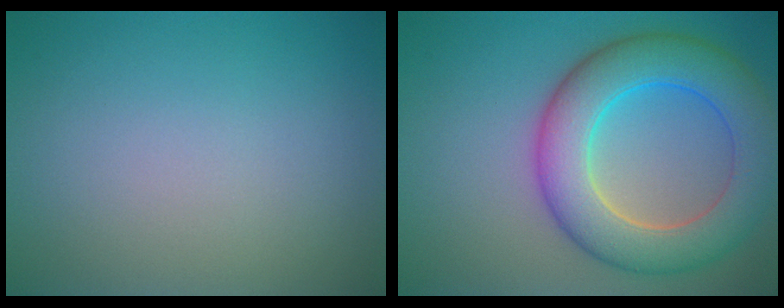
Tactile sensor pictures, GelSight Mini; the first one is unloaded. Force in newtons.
{"total": 8.7, "press": 8.7, "slide": 0.4}